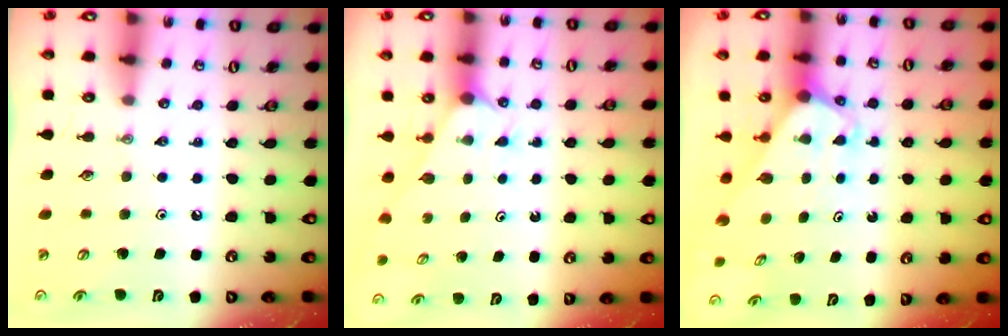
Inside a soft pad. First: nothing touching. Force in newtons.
{"total": 2.0, "press": 2.0, "slide": 0.3}
{"total": 2.0, "press": 2.0, "slide": 0.1}